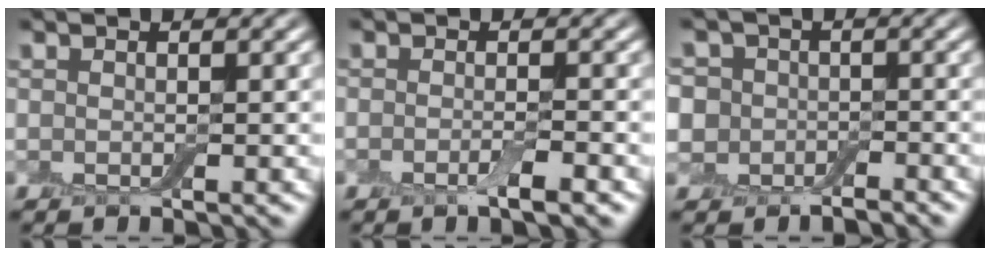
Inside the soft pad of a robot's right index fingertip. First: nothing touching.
{"total": 1.8, "force": [-1.1, 0.3, 1.3], "torque": [-0.021, -0.004, -0.019]}
{"total": 4.9, "force": [-0.9, 4.4, 1.9], "torque": [-0.035, 0.007, -0.052]}